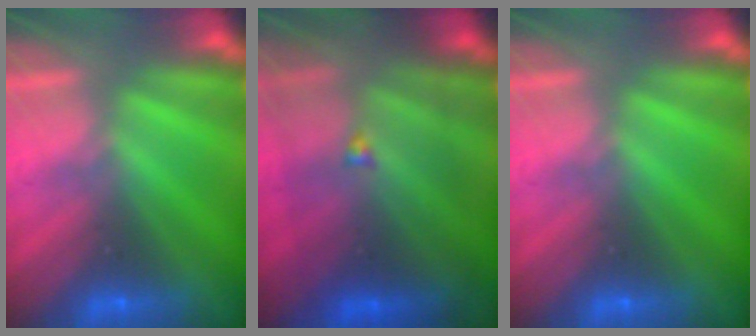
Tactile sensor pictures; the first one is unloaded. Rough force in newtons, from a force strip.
{"total": 7.6}
{"total": 0.0}